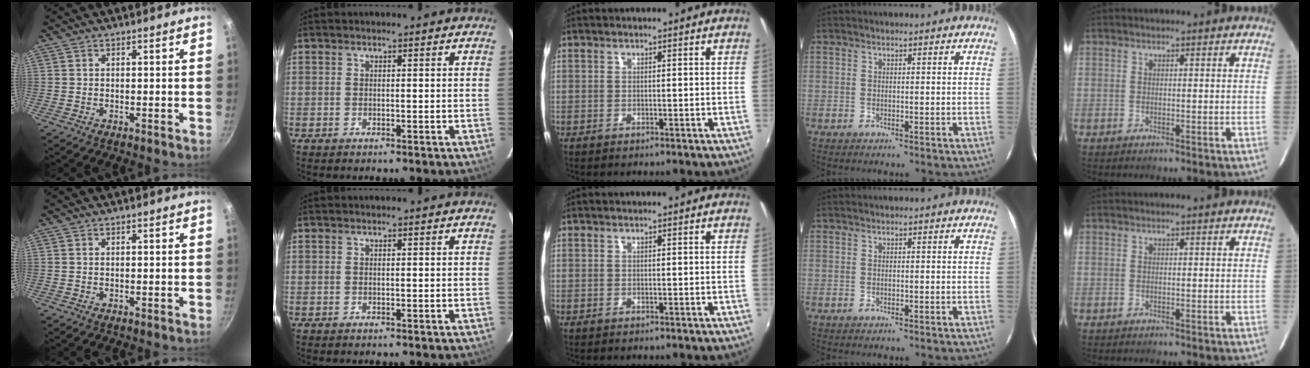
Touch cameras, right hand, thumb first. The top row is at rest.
{}